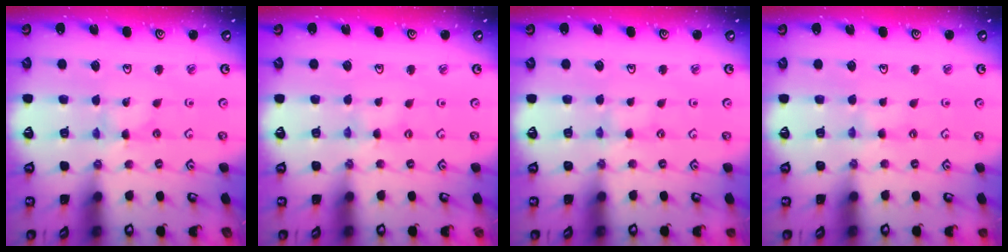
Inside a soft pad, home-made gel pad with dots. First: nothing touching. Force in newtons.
{"total": 0.0}
{"total": 1.2, "press": 1.1, "slide": 0.3}
{"total": 2.1, "press": 2.1, "slide": 0.2}